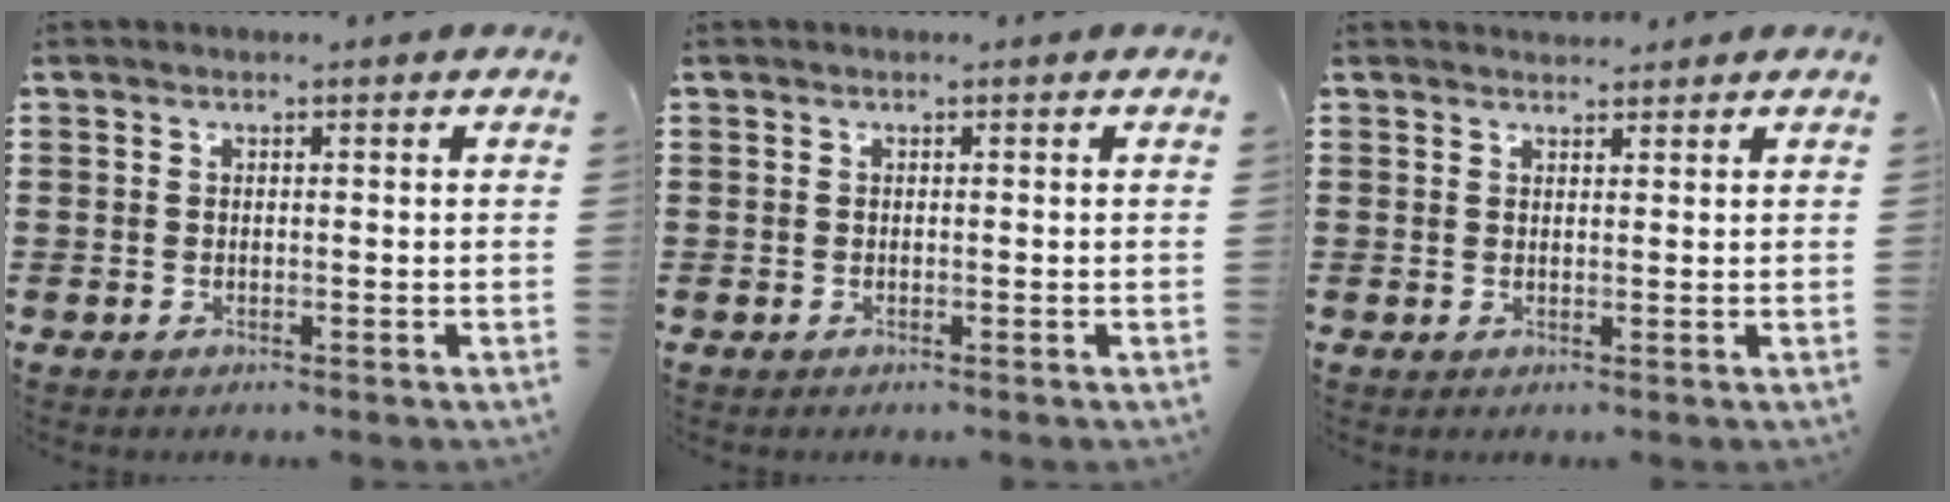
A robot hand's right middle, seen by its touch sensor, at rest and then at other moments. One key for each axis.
{"total": 0.0}
{"total": 1.5, "fx": 1.5, "fy": 0.3, "fz": 0.0, "tx": -0.002, "ty": 0.003, "tz": 0.029}